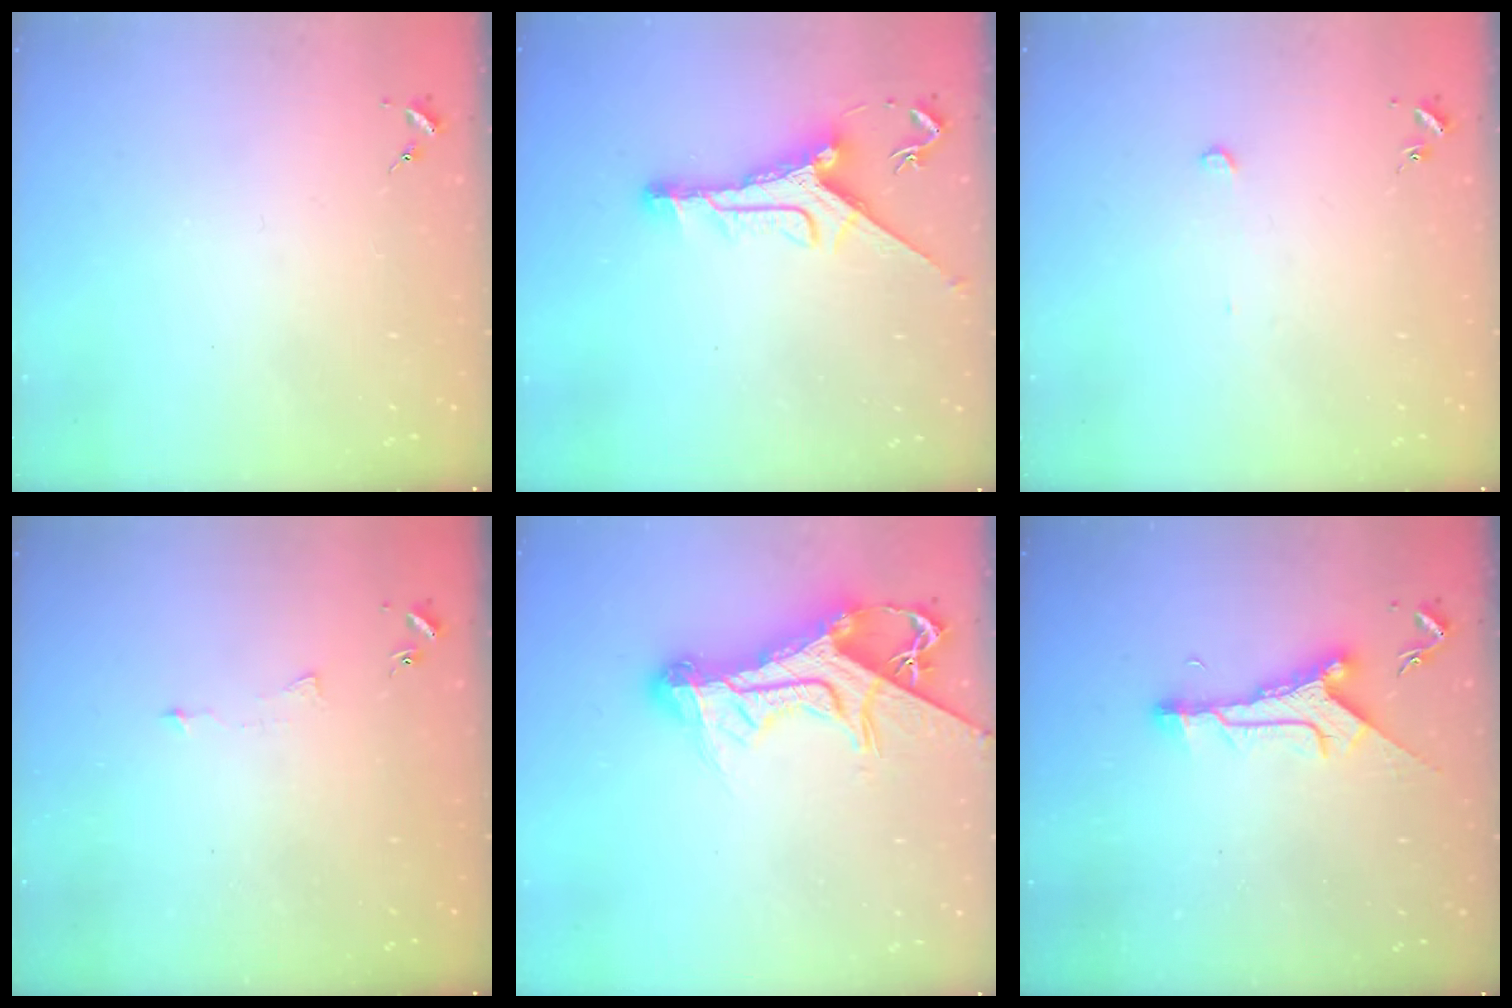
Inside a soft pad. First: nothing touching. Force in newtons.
{"total": 11.2, "press": 11.2, "slide": 0.9}
{"total": 2.2, "press": 2.2, "slide": 0.2}
{"total": 4.2, "press": 4.2, "slide": 0.4}
{"total": 19.0, "press": 18.9, "slide": 1.9}
{"total": 9.6, "press": 9.6, "slide": 0.5}